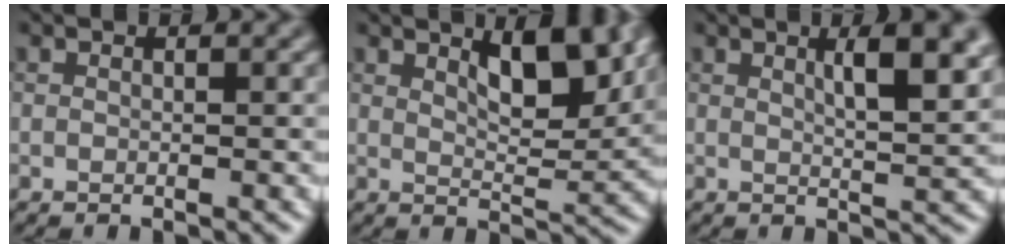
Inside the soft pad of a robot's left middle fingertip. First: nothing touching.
{"total": 5.5, "force": [2.7, 2.0, 4.3], "torque": [-0.073, -0.007, 0.042]}
{"total": 6.0, "force": [2.1, 1.8, 5.4], "torque": [-0.061, 0.008, 0.027]}